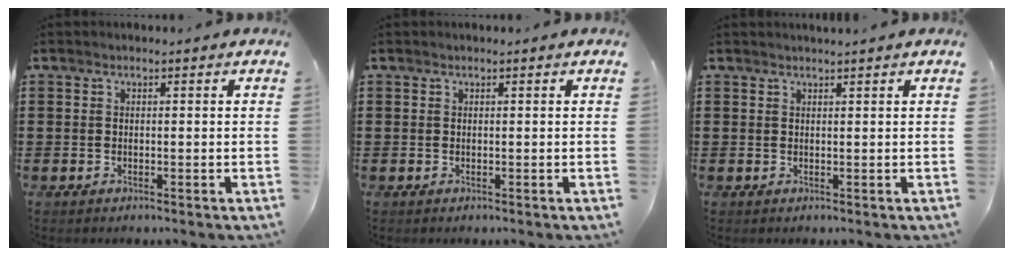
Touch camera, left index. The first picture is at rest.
{"total": 0.0}
{"total": 0.9, "force": [0.8, -0.2, 0.3], "torque": [-0.005, -0.003, 0.017]}